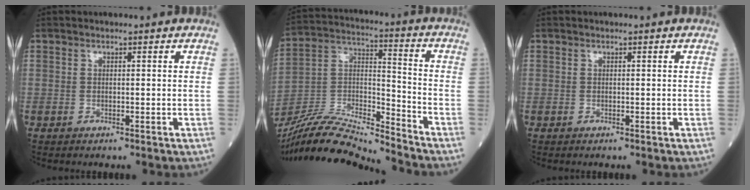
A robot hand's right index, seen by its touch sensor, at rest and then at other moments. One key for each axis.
{"total": 16.2, "fx": -15.4, "fy": -0.1, "fz": 5.1, "tx": -0.096, "ty": 0.022, "tz": -0.289}
{"total": 0.0}